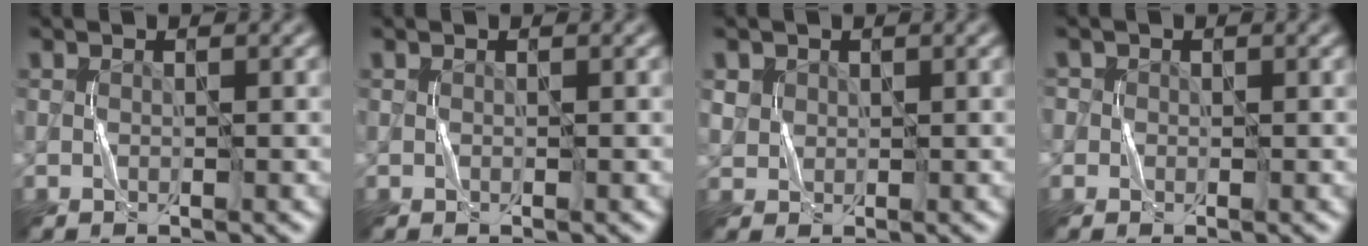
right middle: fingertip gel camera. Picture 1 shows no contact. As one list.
[{"total": 0.0}, {"total": 1.4, "force": [0.6, 1.3, 0.3], "torque": [-0.006, -0.004, 0.017]}, {"total": 1.0, "force": [0.2, 1.0, 0.2], "torque": [0.002, 0.003, -0.008]}]